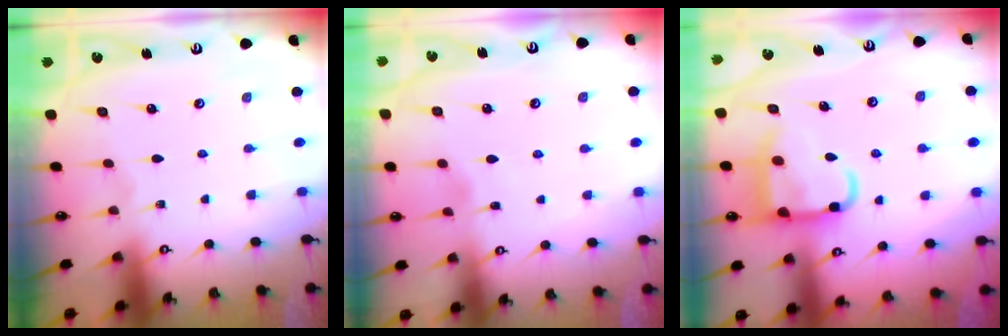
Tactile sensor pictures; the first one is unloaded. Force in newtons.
{"total": 2.9, "press": 2.9, "slide": 0.4}
{"total": 12.0, "press": 11.9, "slide": 1.8}